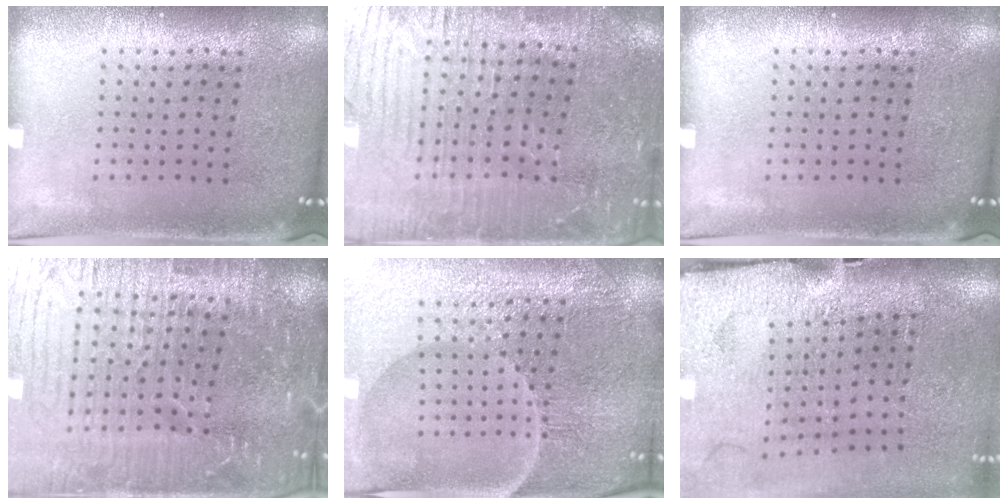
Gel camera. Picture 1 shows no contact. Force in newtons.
{"total": 3.5, "press": 3.4, "slide": 0.7}
{"total": 0.0}
{"total": 6.8, "press": 6.0, "slide": 3.3}
{"total": 5.1, "press": 5.0, "slide": 1.3}
{"total": 4.0, "press": 3.2, "slide": 2.4}